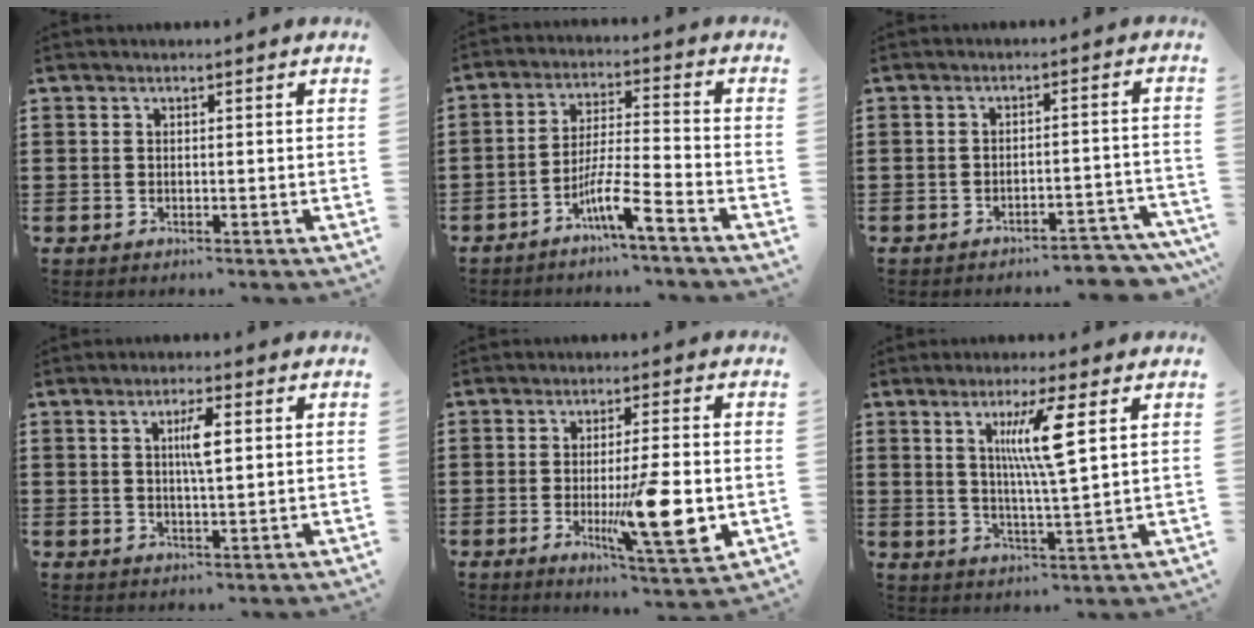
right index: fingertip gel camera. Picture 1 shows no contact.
{"total": 7.2, "force": [-4.9, 0.3, 5.2], "torque": [-0.105, -0.007, -0.094]}
{"total": 3.8, "force": [-3.7, 0.2, 1.1], "torque": [-0.020, -0.002, -0.074]}
{"total": 4.0, "force": [0.8, 0.8, 3.8], "torque": [-0.068, 0.003, 0.008]}
{"total": 12.3, "force": [-2.5, 2.5, 11.8], "torque": [-0.192, -0.019, -0.039]}
{"total": 8.2, "force": [3.0, 0.7, 7.6], "torque": [-0.147, -0.001, 0.043]}